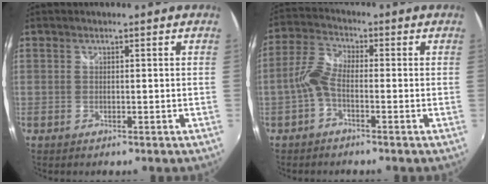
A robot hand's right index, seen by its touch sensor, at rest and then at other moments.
{"total": 5.0, "force": [-2.0, 2.2, 4.1], "torque": [-0.095, 0.014, -0.045]}